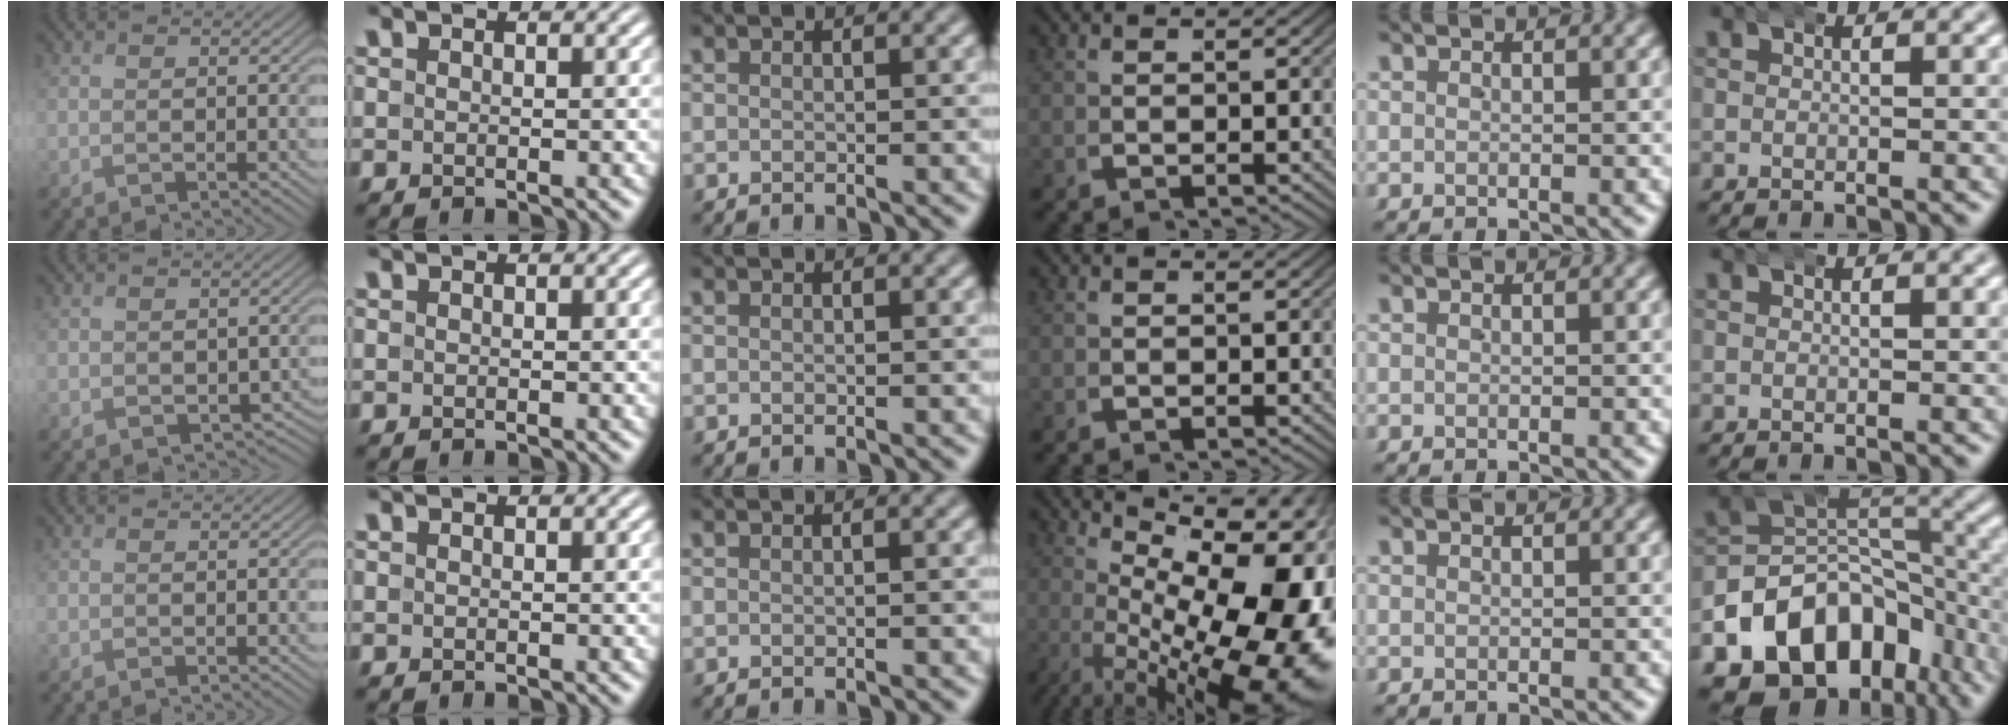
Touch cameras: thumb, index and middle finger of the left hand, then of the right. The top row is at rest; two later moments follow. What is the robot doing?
{"motion": "wrap", "object": "arm wrap"}